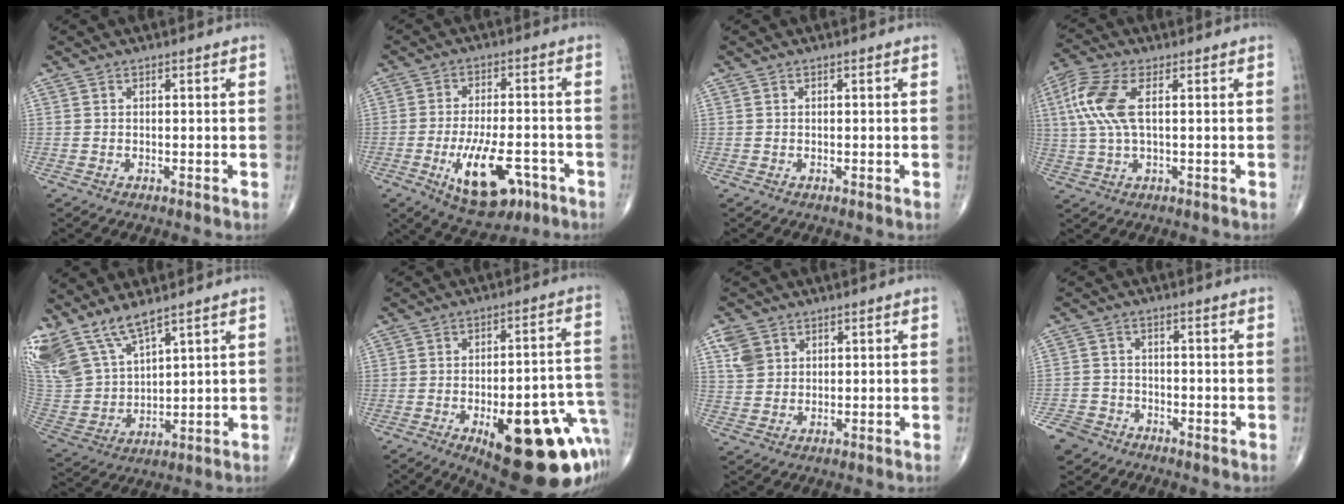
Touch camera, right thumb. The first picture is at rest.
{"total": 13.2, "force": [-5.3, 6.1, 10.5], "torque": [-0.158, 0.017, -0.074]}
{"total": 0.0}
{"total": 9.9, "force": [2.1, 4.1, 8.8], "torque": [-0.228, 0.014, 0.041]}
{"total": 14.0, "force": [10.4, 4.9, 7.9], "torque": [-0.163, -0.042, 0.228]}
{"total": 26.7, "force": [-10.8, 10.0, 22.2], "torque": [-0.198, 0.050, -0.127]}
{"total": 4.7, "force": [2.2, 3.6, 2.0], "torque": [-0.029, -0.005, 0.047]}
{"total": 6.0, "force": [-4.3, 4.0, 1.1], "torque": [-0.017, 0.012, -0.084]}